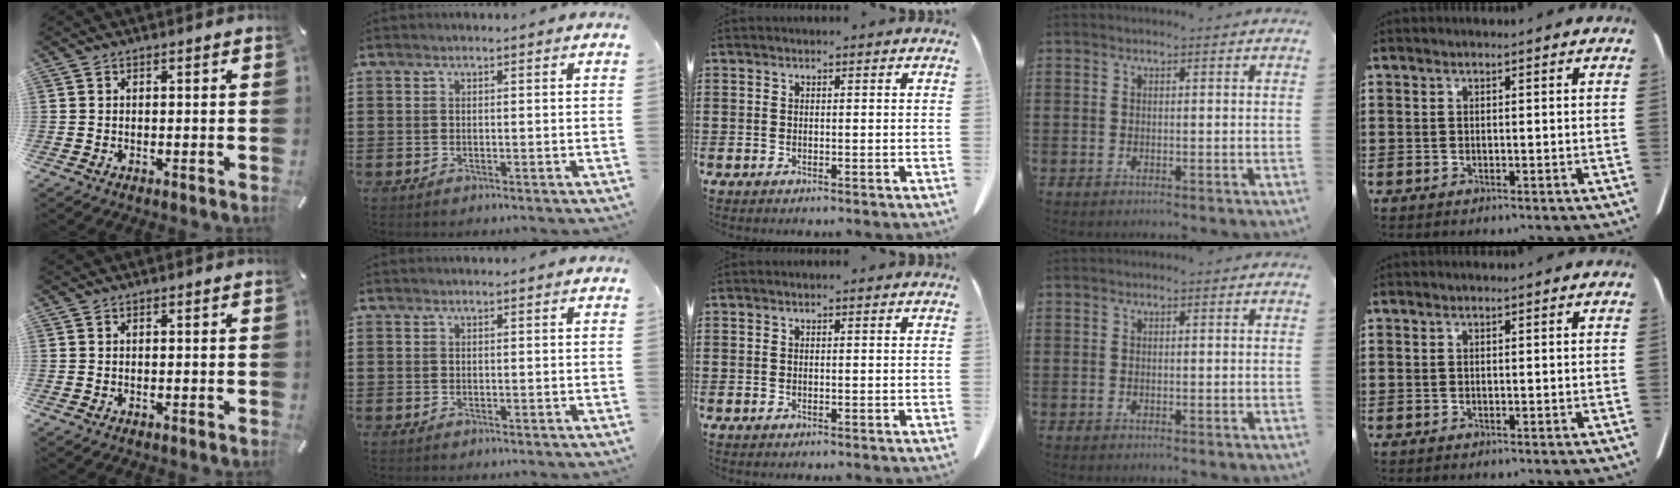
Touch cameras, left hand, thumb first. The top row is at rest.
{}